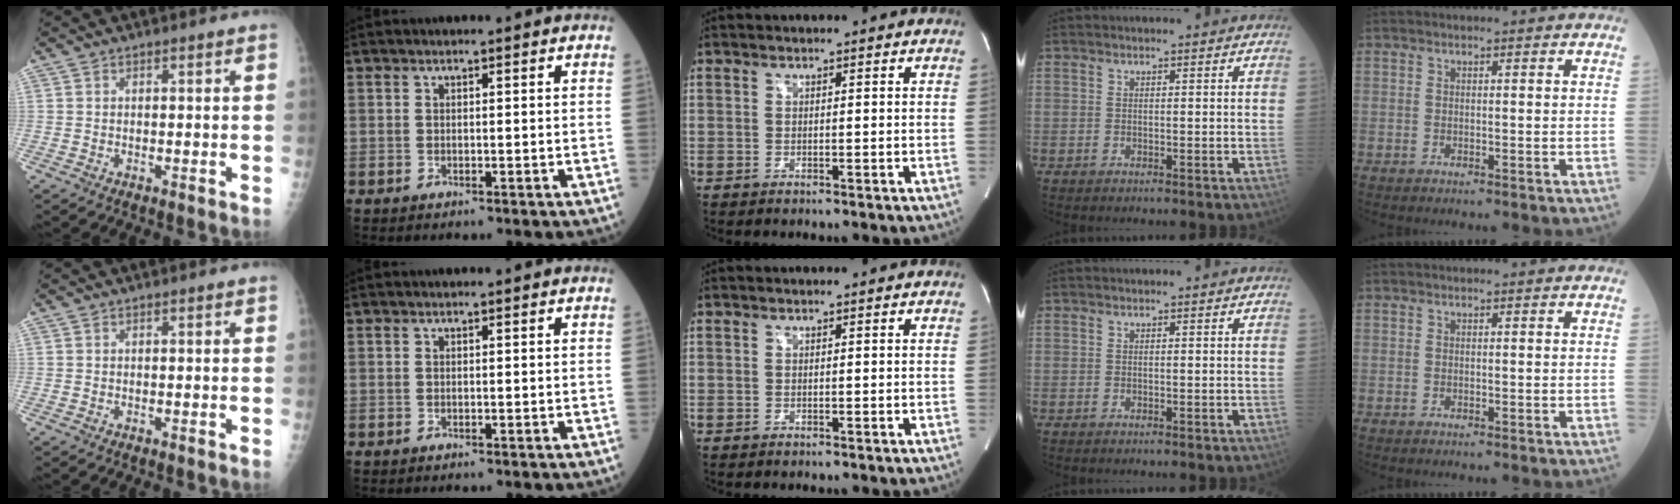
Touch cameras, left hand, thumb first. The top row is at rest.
{}